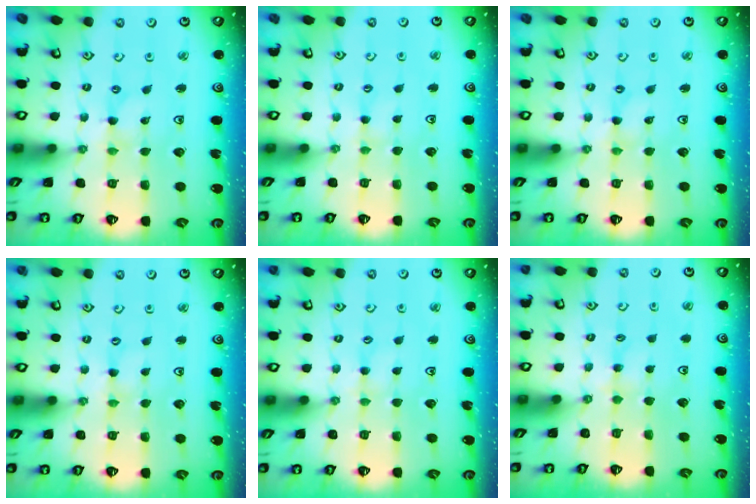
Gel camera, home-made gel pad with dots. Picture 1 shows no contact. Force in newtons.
{"total": 1.7, "press": 1.7, "slide": 0.3}
{"total": 0.0}
{"total": 0.0}
{"total": 1.8, "press": 1.8, "slide": 0.3}
{"total": 3.0, "press": 3.0, "slide": 0.5}